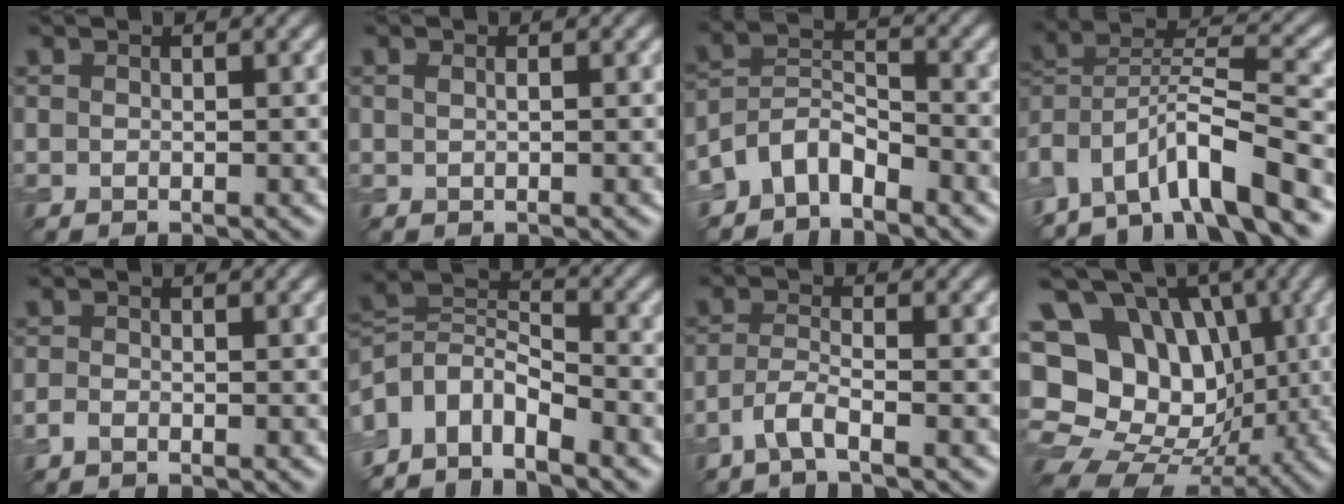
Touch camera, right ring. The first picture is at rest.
{"total": 0.5, "force": [0.3, 0.2, 0.4], "torque": [-0.010, 0.002, 0.005]}
{"total": 4.2, "force": [-3.3, 2.0, 1.7], "torque": [-0.027, 0.006, -0.075]}
{"total": 10.5, "force": [-7.5, 2.3, 7.0], "torque": [-0.104, 0.019, -0.135]}
{"total": 0.9, "force": [-0.8, 0.3, 0.3], "torque": [-0.007, -0.006, -0.017]}
{"total": 6.3, "force": [-4.4, 3.0, 3.4], "torque": [-0.055, 0.002, -0.097]}
{"total": 2.6, "force": [-1.6, 0.4, 2.0], "torque": [-0.041, 0.002, -0.042]}
{"total": 17.7, "force": [4.0, 14.6, 9.1], "torque": [-0.205, 0.045, 0.055]}